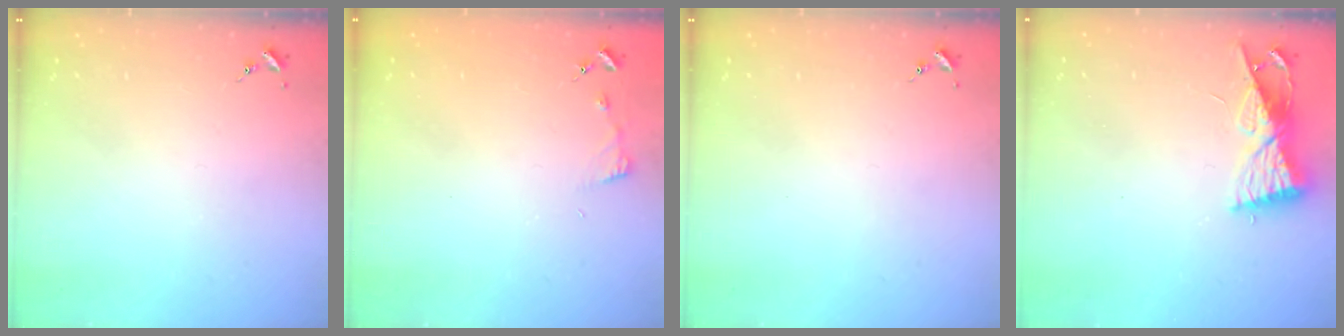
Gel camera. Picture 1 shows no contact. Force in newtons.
{"total": 2.9, "press": 2.9, "slide": 0.3}
{"total": 0.0}
{"total": 8.9, "press": 8.9, "slide": 0.4}